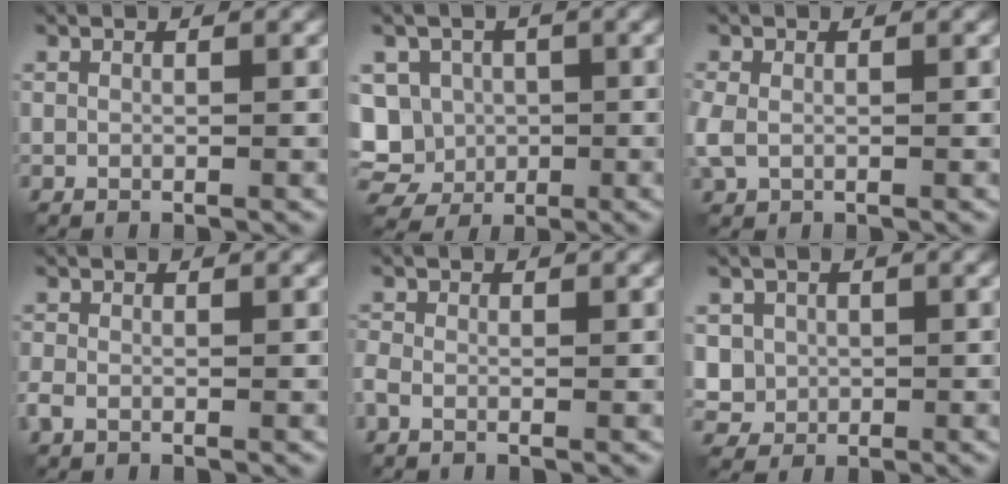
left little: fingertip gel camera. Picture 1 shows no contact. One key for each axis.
{"total": 9.1, "fx": -0.7, "fy": 8.3, "fz": 3.5, "tx": -0.082, "ty": 0.011, "tz": -0.046}
{"total": 2.2, "fx": -0.4, "fy": 1.6, "fz": 1.4, "tx": -0.045, "ty": -0.003, "tz": -0.007}
{"total": 1.4, "fx": -0.9, "fy": 0.9, "fz": 0.7, "tx": -0.017, "ty": 0.000, "tz": -0.022}
{"total": 1.1, "fx": -0.8, "fy": 0.6, "fz": 0.6, "tx": -0.018, "ty": 0.001, "tz": -0.023}
{"total": 3.0, "fx": 0.4, "fy": 2.9, "fz": 0.8, "tx": -0.018, "ty": -0.001, "tz": 0.014}